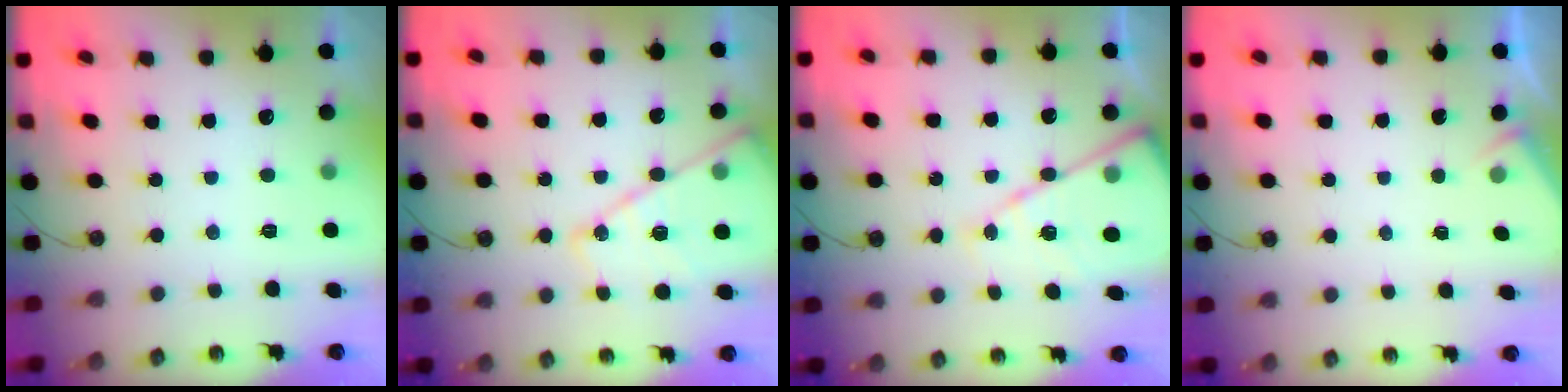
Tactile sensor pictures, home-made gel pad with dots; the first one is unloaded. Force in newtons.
{"total": 16.2, "press": 16.2, "slide": 1.2}
{"total": 15.3, "press": 15.2, "slide": 1.6}
{"total": 2.5, "press": 2.5, "slide": 0.4}